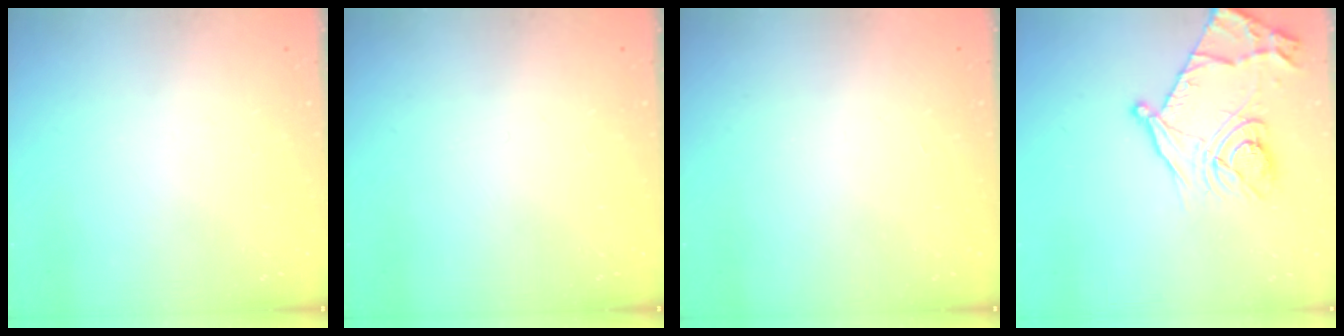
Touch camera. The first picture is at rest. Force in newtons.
{"total": 0.0}
{"total": 1.7, "press": 1.7, "slide": 0.1}
{"total": 17.1, "press": 17.1, "slide": 1.2}